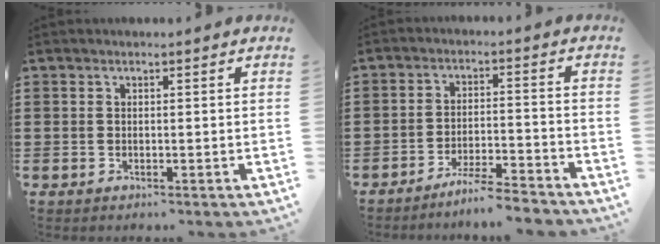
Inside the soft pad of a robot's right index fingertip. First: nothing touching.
{"total": 5.4, "force": [-5.0, 0.0, 2.0], "torque": [-0.040, -0.005, -0.098]}